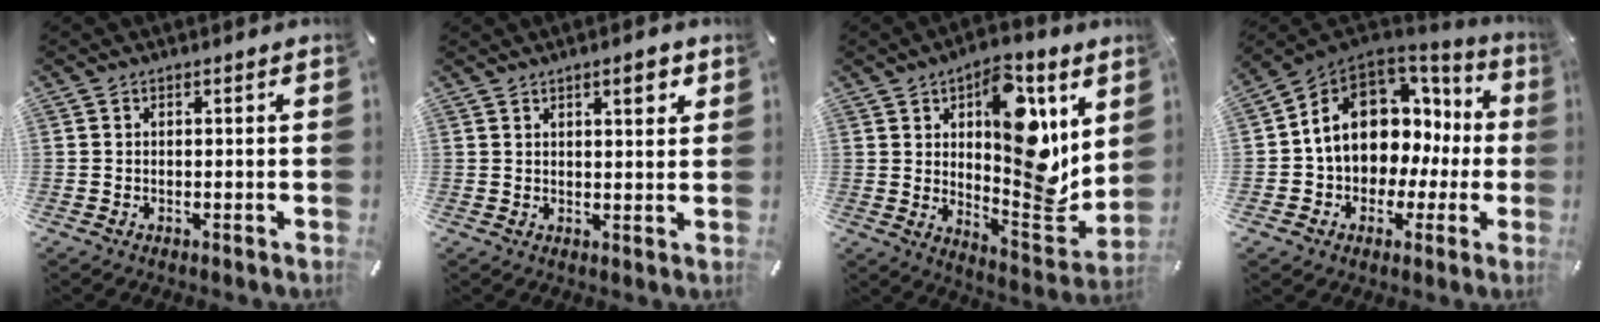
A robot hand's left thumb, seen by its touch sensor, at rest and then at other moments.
{"total": 4.3, "force": [2.6, 1.3, 3.1], "torque": [-0.043, -0.006, 0.038]}
{"total": 17.2, "force": [6.0, 8.5, 13.7], "torque": [-0.162, -0.046, 0.106]}
{"total": 12.9, "force": [3.3, 10.3, 7.1], "torque": [-0.134, -0.021, 0.063]}